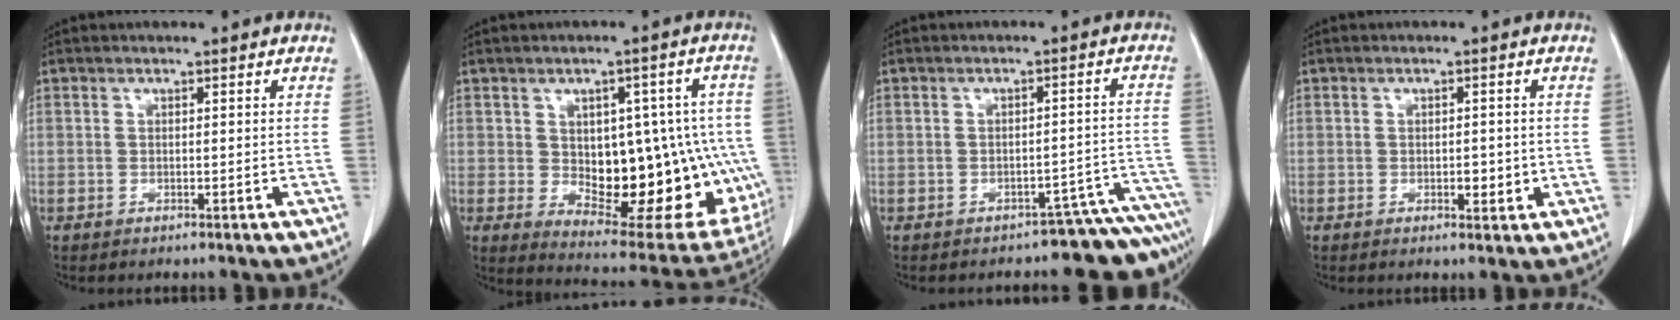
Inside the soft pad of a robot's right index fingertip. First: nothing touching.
{"total": 21.0, "force": [-2.1, 9.9, 18.4], "torque": [-0.183, 0.019, 0.005]}
{"total": 8.2, "force": [-8.0, 1.7, -0.1], "torque": [0.033, 0.047, -0.083]}
{"total": 2.4, "force": [-0.4, 1.2, 2.0], "torque": [-0.027, -0.001, 0.001]}